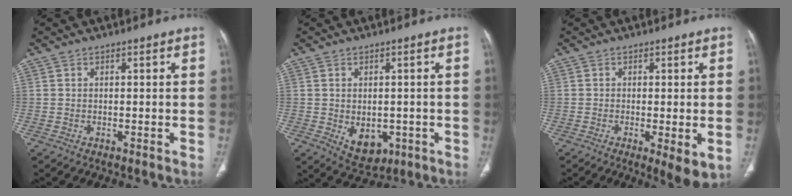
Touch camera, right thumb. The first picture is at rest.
{"total": 7.0, "force": [-1.6, 4.9, 4.7], "torque": [-0.048, -0.003, -0.003]}
{"total": 5.7, "force": [-1.5, 1.5, 5.3], "torque": [-0.086, -0.018, -0.021]}